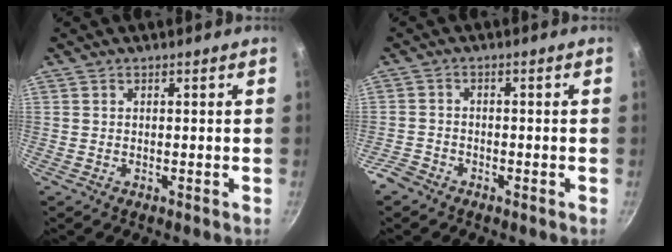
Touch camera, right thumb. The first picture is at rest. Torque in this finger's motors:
{"motor_torque": [0.25, -0.30, 0.01, -0.19, -0.04]}